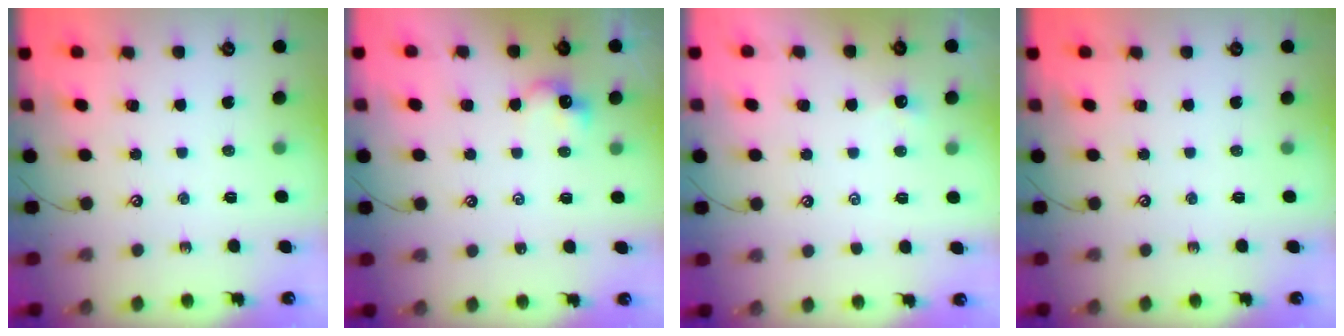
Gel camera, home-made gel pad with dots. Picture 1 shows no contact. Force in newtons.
{"total": 0.7, "press": 0.7, "slide": 0.3}
{"total": 1.0, "press": 0.9, "slide": 0.4}
{"total": 0.0}